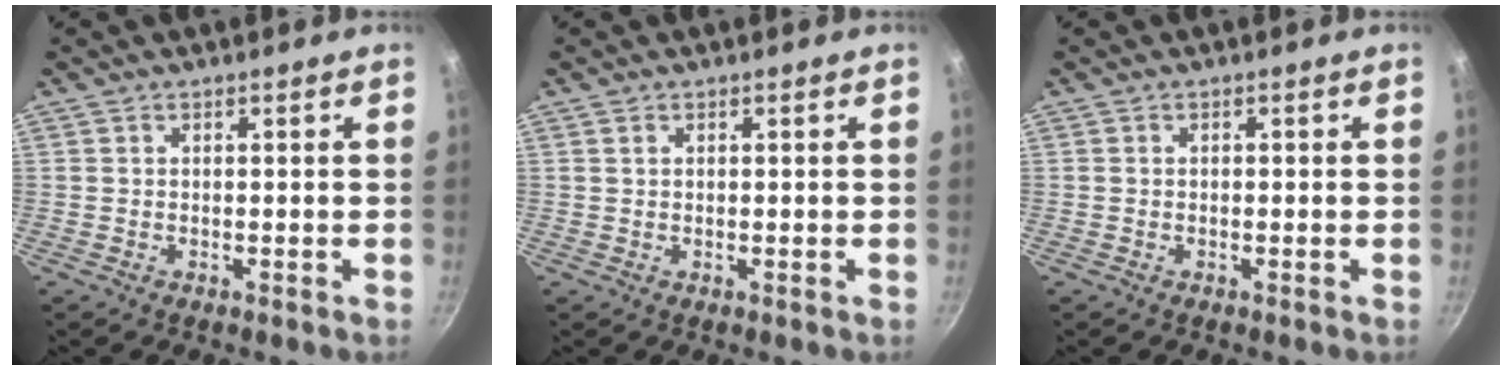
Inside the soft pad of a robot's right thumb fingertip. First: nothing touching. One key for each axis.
{"total": 0.7, "fx": 0.4, "fy": 0.4, "fz": 0.4, "tx": -0.007, "ty": 0.001, "tz": 0.009}
{"total": 0.0}